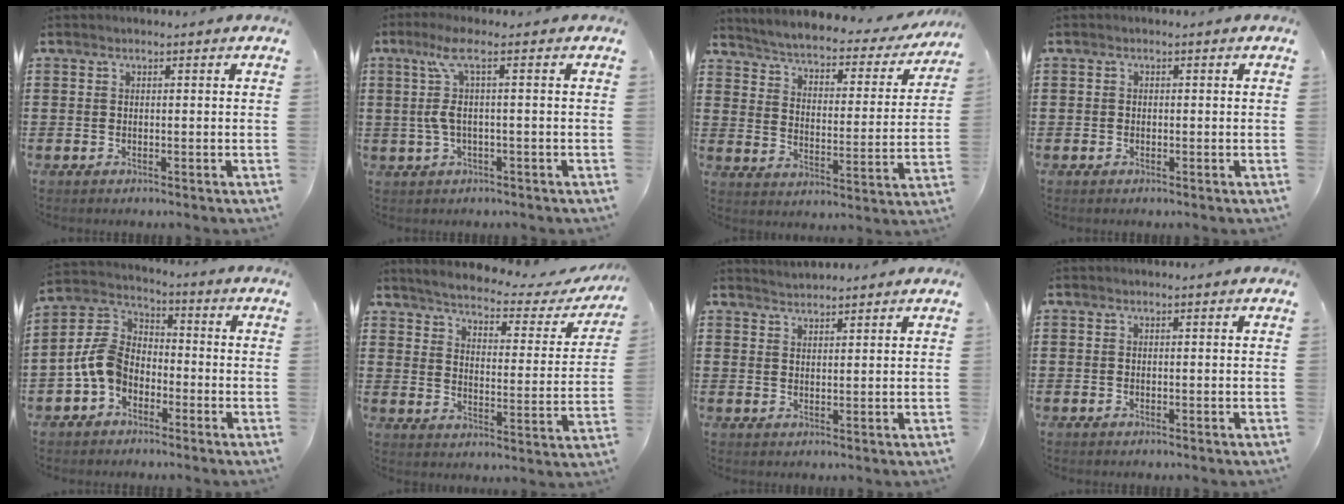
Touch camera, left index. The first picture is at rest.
{"total": 4.8, "force": [0.2, 0.3, 4.7], "torque": [-0.121, -0.010, -0.011]}
{"total": 3.1, "force": [2.9, 0.0, 1.2], "torque": [-0.042, -0.027, 0.038]}
{"total": 0.6, "force": [-0.2, 0.5, 0.2], "torque": [-0.005, 0.001, -0.005]}
{"total": 7.8, "force": [-2.6, 5.7, 4.7], "torque": [-0.141, -0.001, -0.061]}
{"total": 3.3, "force": [3.0, 0.0, 1.3], "torque": [-0.047, -0.027, 0.041]}
{"total": 2.1, "force": [2.1, 0.0, -0.1], "torque": [-0.004, -0.001, 0.041]}
{"total": 0.0}